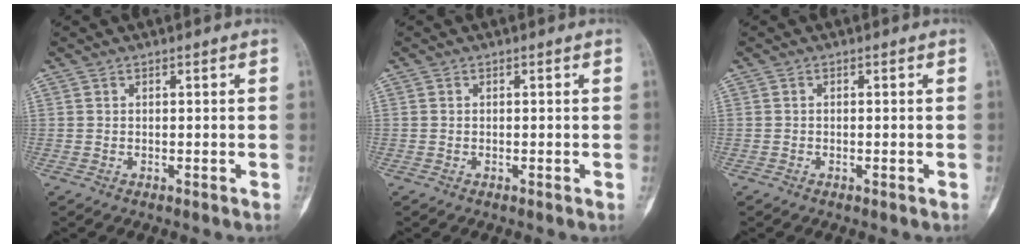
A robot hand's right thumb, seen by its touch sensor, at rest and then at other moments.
{"total": 0.0}
{"total": 0.0}